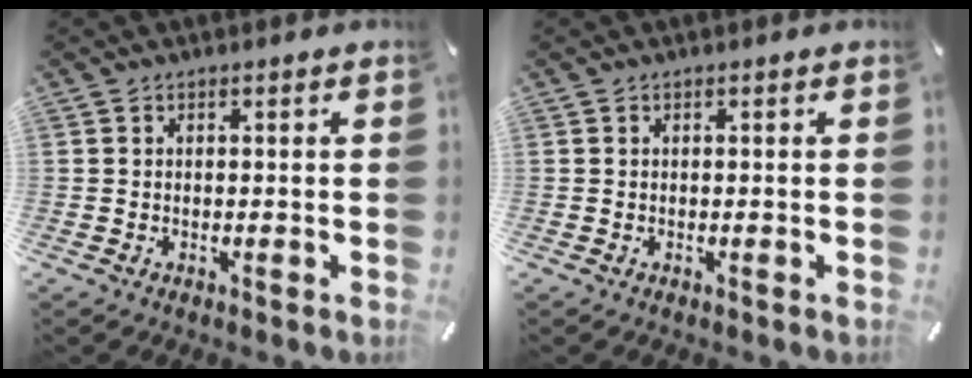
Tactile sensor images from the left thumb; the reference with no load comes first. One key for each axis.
{"total": 0.0}